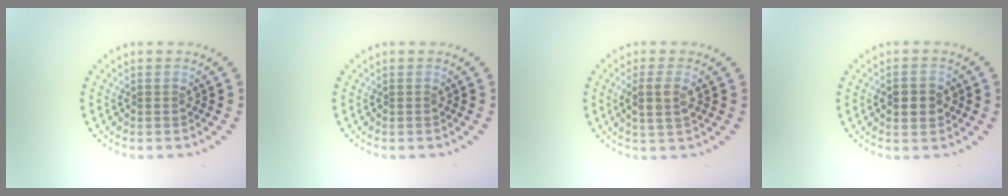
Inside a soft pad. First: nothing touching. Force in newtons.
{"total": 0.0}
{"total": 2.2, "press": 2.0, "slide": 0.8}
{"total": 2.4, "press": 2.4, "slide": 0.1}